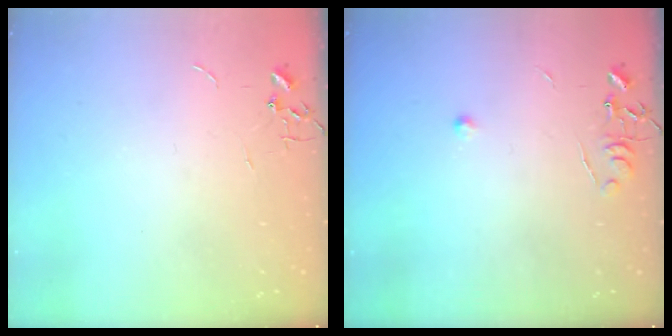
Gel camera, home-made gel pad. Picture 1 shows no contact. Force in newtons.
{"total": 5.8, "press": 5.8, "slide": 0.8}